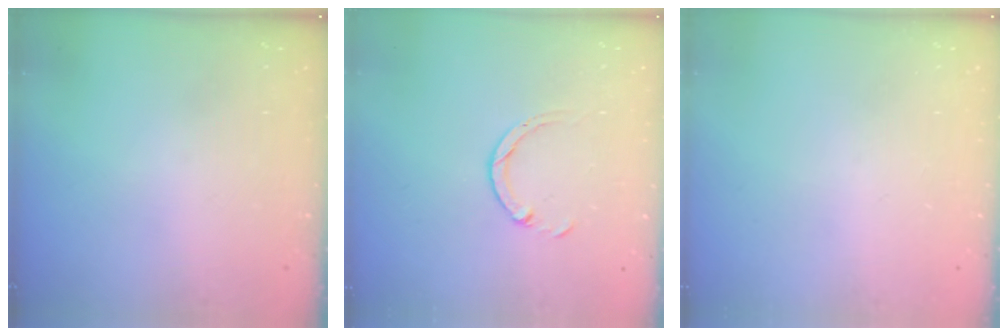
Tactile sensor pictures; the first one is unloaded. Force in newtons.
{"total": 4.6, "press": 4.6, "slide": 0.3}
{"total": 0.0}